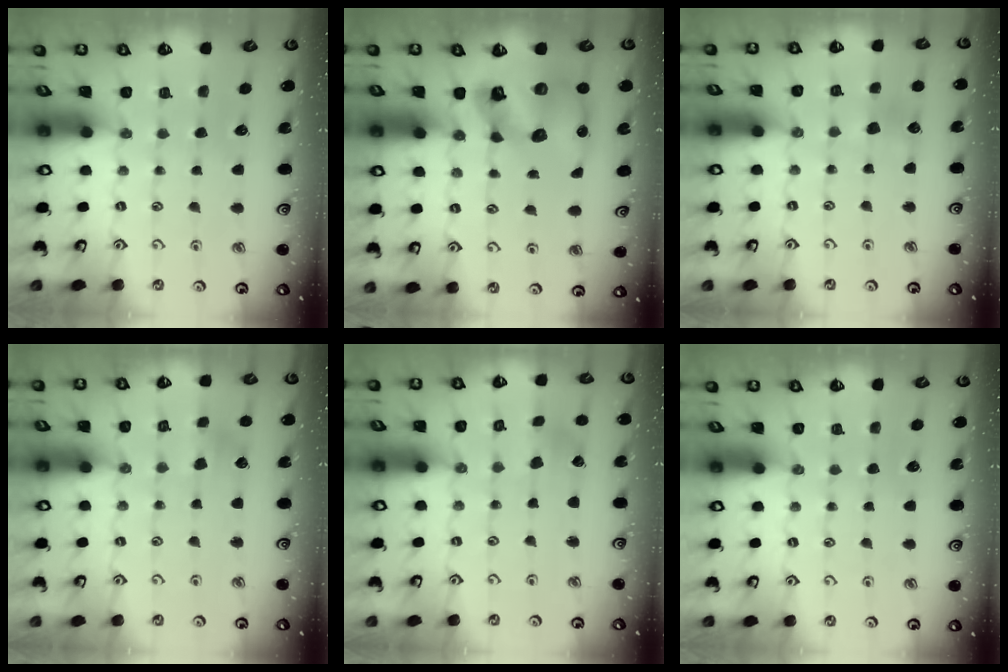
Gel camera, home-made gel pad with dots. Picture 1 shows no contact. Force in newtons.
{"total": 12.8, "press": 12.7, "slide": 1.8}
{"total": 3.9, "press": 3.7, "slide": 1.0}
{"total": 2.3, "press": 2.3, "slide": 0.4}
{"total": 0.9, "press": 0.9, "slide": 0.2}
{"total": 0.0}